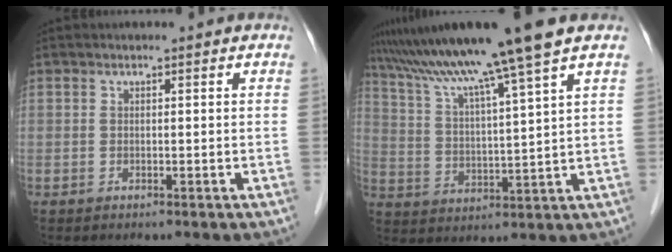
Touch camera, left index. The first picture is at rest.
{"total": 13.9, "force": [10.5, -2.3, 8.7], "torque": [-0.147, 0.009, 0.175]}